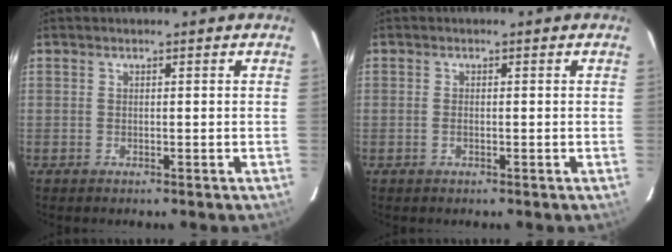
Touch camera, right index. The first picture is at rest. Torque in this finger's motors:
{"motor_torque": [-0.18, 0.12, -0.02, -0.01]}